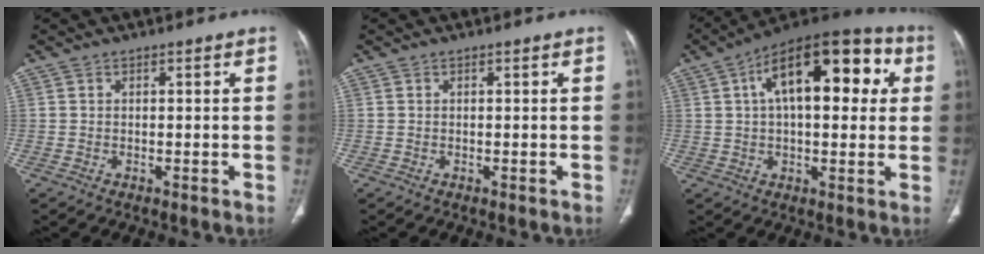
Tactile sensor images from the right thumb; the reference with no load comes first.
{"total": 0.0}
{"total": 21.3, "force": [5.7, 10.1, 17.9], "torque": [-0.241, 0.030, 0.077]}